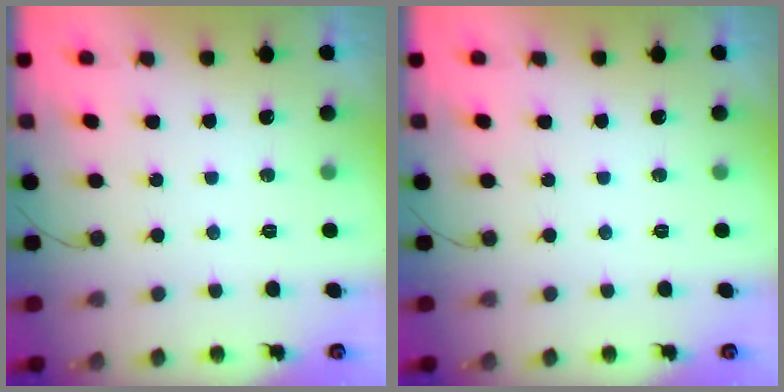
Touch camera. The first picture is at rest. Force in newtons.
{"total": 0.0}